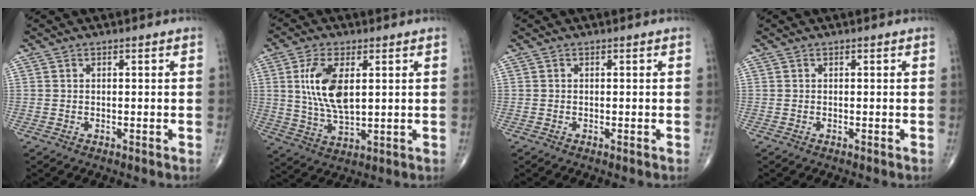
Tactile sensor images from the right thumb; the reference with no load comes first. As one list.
[{"total": 11.3, "force": [2.5, 5.4, 9.6], "torque": [-0.189, -0.014, 0.053]}, {"total": 0.0}, {"total": 0.0}]